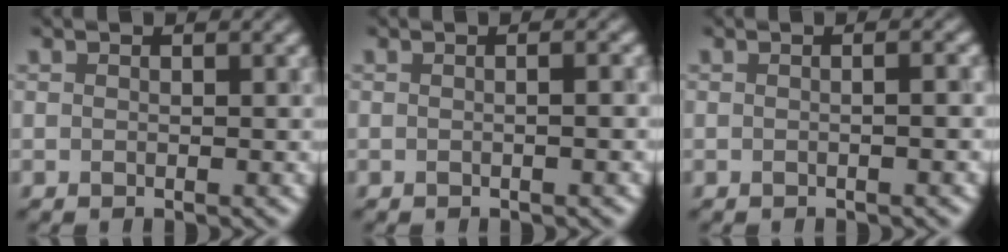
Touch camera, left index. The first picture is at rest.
{"total": 2.3, "force": [0.3, 1.1, 2.0], "torque": [-0.003, 0.003, -0.015]}
{"total": 2.6, "force": [0.3, 1.3, 2.3], "torque": [-0.003, 0.006, -0.019]}